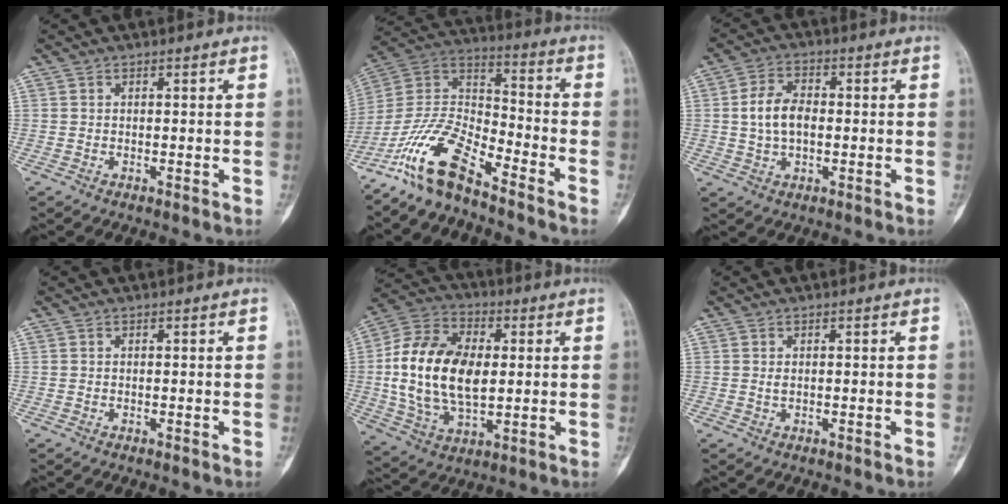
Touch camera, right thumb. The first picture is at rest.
{"total": 14.2, "force": [-10.7, 4.2, 8.4], "torque": [-0.162, 0.077, -0.214]}
{"total": 7.4, "force": [0.1, 4.6, 5.7], "torque": [-0.099, 0.012, -0.001]}
{"total": 0.0}
{"total": 18.9, "force": [1.0, 11.4, 15.0], "torque": [-0.283, 0.007, 0.021]}
{"total": 0.5, "force": [0.1, 0.3, 0.4], "torque": [-0.009, -0.001, 0.002]}